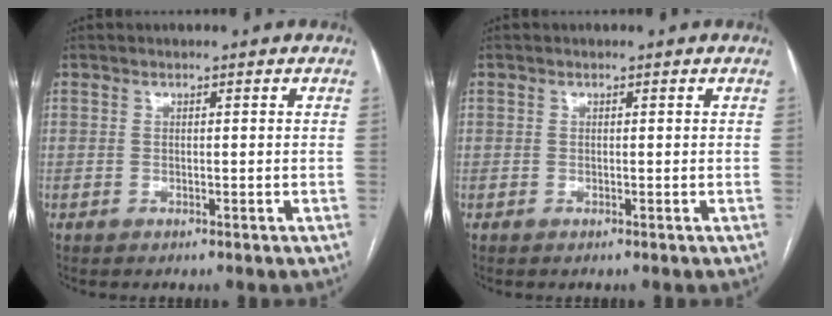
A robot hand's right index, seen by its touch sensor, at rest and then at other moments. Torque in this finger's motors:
{"motor_torque": [-0.34, 0.23, -0.88, -0.16]}